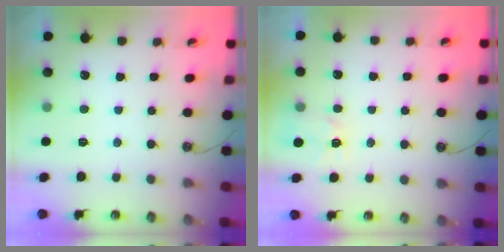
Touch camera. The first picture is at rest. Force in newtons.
{"total": 3.4, "press": 3.4, "slide": 0.6}